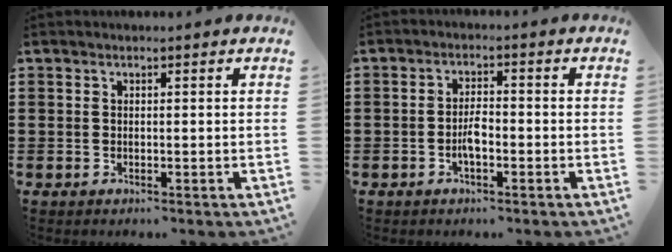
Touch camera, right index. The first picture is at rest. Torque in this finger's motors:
{"motor_torque": [2.14, 0.00, 0.45, 0.11]}